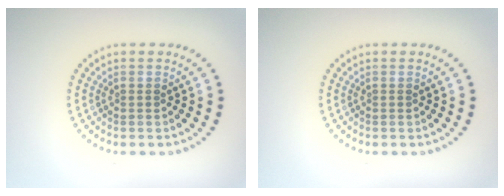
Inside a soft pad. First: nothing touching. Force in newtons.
{"total": 0.0}